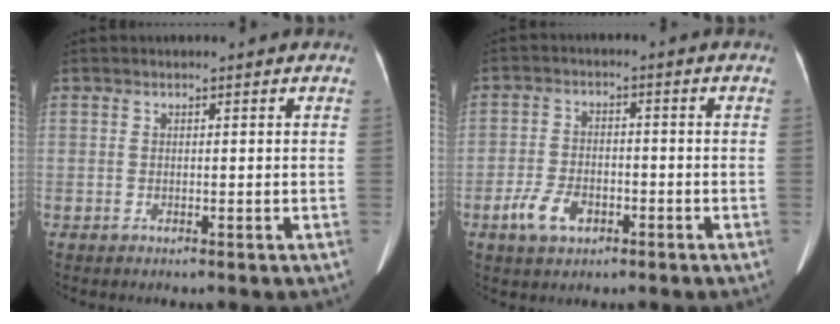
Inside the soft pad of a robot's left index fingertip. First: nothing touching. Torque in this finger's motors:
{"motor_torque": [0.51, 0.29, 0.11, 0.02]}